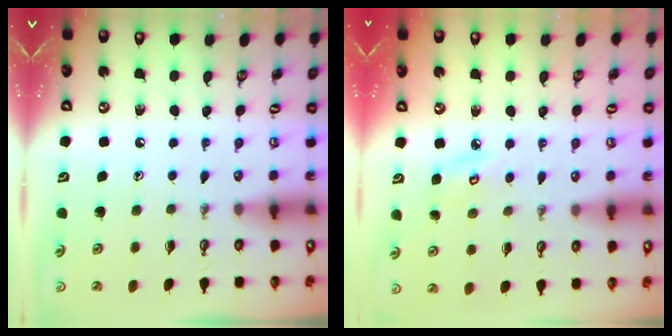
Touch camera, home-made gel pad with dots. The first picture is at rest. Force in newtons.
{"total": 5.5, "press": 5.5, "slide": 0.4}